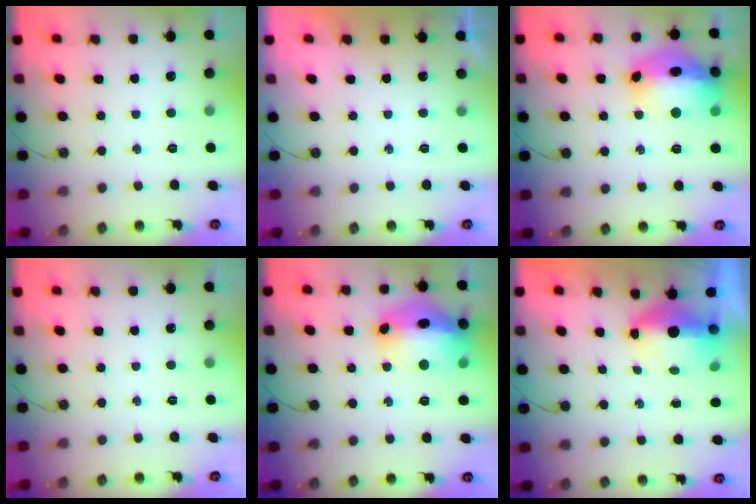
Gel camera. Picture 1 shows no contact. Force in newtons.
{"total": 0.0}
{"total": 18.5, "press": 18.4, "slide": 1.8}
{"total": 0.0}
{"total": 18.5, "press": 18.4, "slide": 1.8}
{"total": 6.2, "press": 6.0, "slide": 1.2}